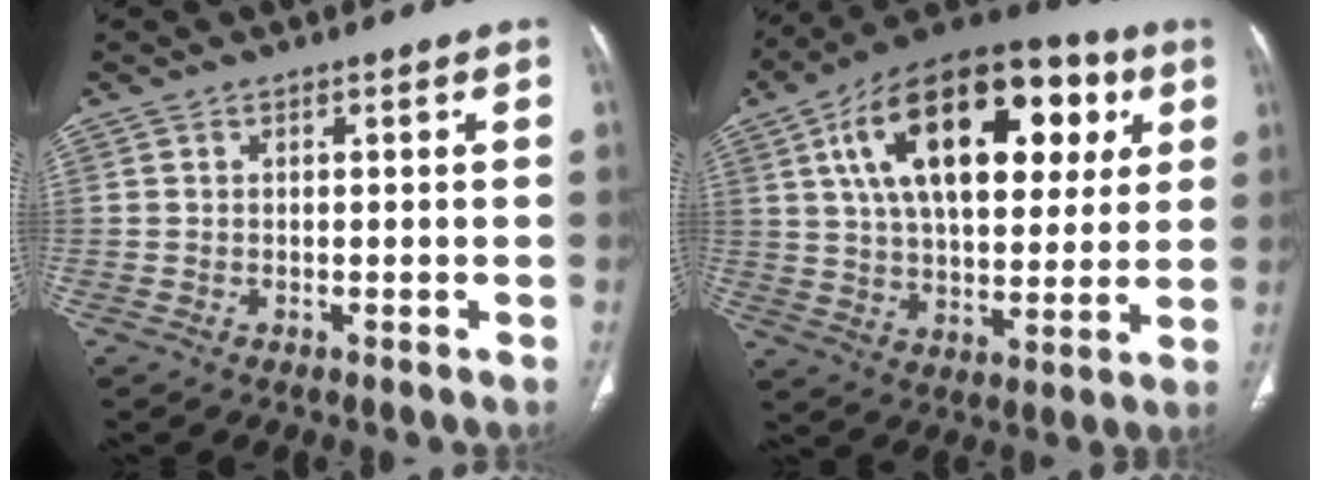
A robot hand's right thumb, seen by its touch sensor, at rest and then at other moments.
{"total": 28.4, "force": [9.2, 15.2, 22.1], "torque": [-0.333, 0.012, 0.143]}